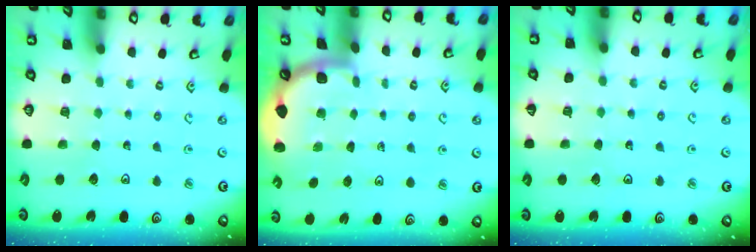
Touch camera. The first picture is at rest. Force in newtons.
{"total": 1.8, "press": 1.8, "slide": 0.1}
{"total": 1.7, "press": 1.7, "slide": 0.1}